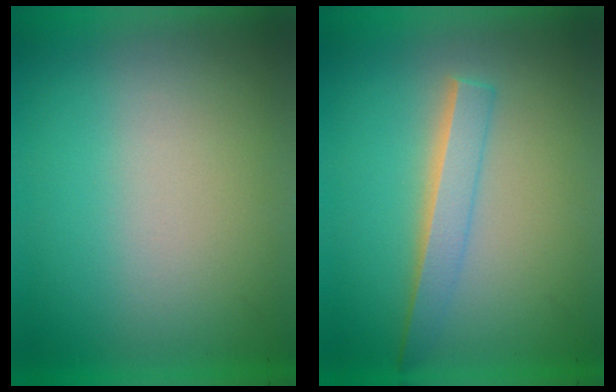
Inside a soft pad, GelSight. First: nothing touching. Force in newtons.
{"total": 2.3}